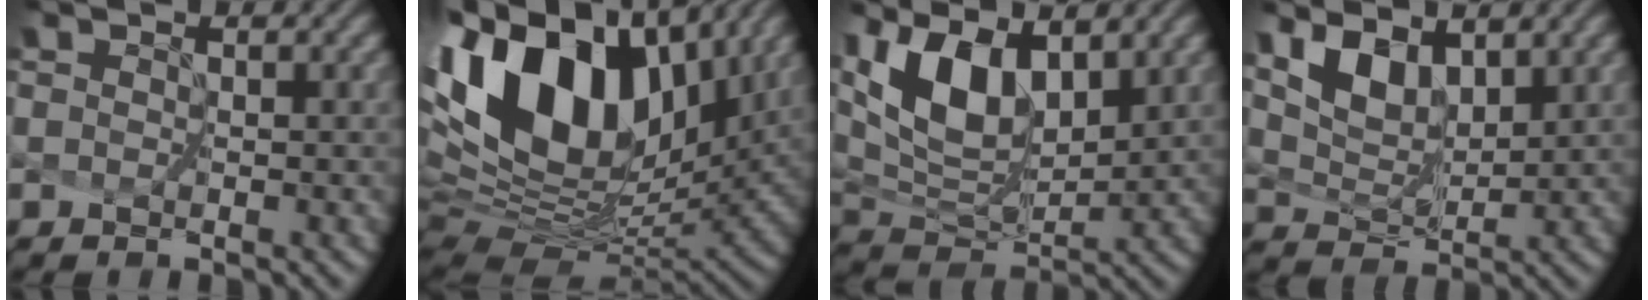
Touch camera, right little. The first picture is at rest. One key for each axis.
{"total": 15.9, "fx": 4.9, "fy": 9.8, "fz": 11.6, "tx": -0.218, "ty": 0.021, "tz": 0.090}
{"total": 7.9, "fx": 4.1, "fy": 3.4, "fz": 5.8, "tx": -0.119, "ty": -0.002, "tz": 0.086}
{"total": 3.8, "fx": 3.2, "fy": 1.1, "fz": 1.8, "tx": -0.046, "ty": -0.006, "tz": 0.064}